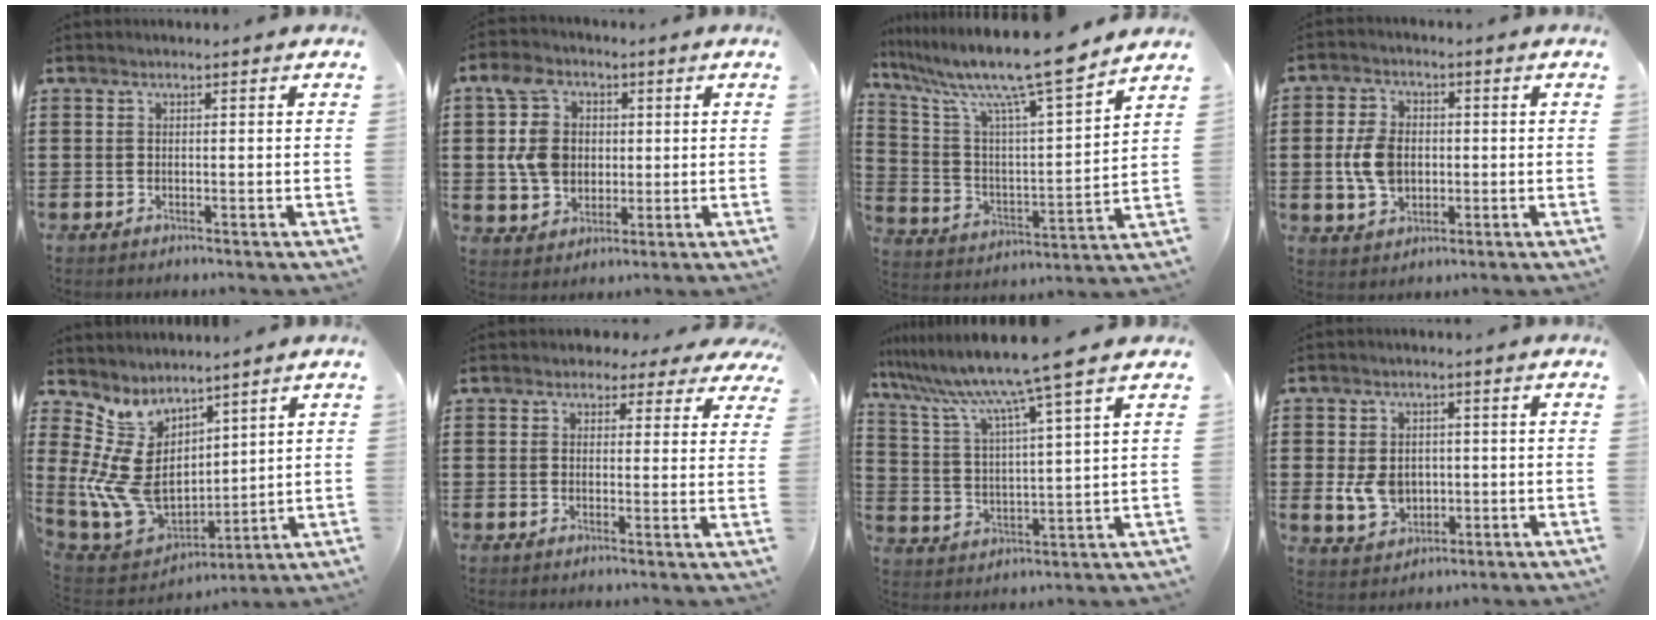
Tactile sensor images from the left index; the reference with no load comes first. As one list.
[{"total": 9.4, "force": [1.3, 7.8, 5.1], "torque": [-0.145, 0.018, 0.022]}, {"total": 12.6, "force": [10.3, 0.4, 7.2], "torque": [-0.170, -0.069, 0.167]}, {"total": 6.7, "force": [-0.3, 4.7, 4.9], "torque": [-0.124, 0.005, -0.013]}, {"total": 10.6, "force": [3.5, 7.3, 6.9], "torque": [-0.209, -0.044, 0.070]}, {"total": 2.3, "force": [1.7, 1.4, 0.7], "torque": [-0.015, 0.002, 0.029]}, {"total": 9.7, "force": [7.8, -1.4, 5.5], "torque": [-0.137, -0.049, 0.122]}, {"total": 5.4, "force": [-0.4, 4.4, 3.1], "torque": [-0.065, 0.005, -0.010]}]